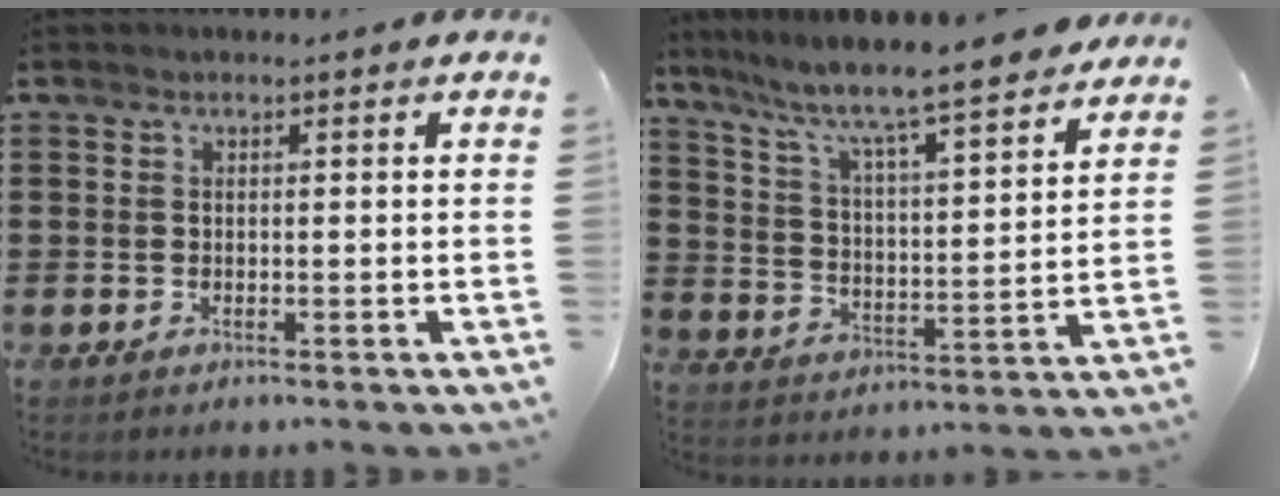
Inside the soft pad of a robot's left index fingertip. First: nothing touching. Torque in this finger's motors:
{"motor_torque": [0.79, -0.41, 1.05, 0.15]}